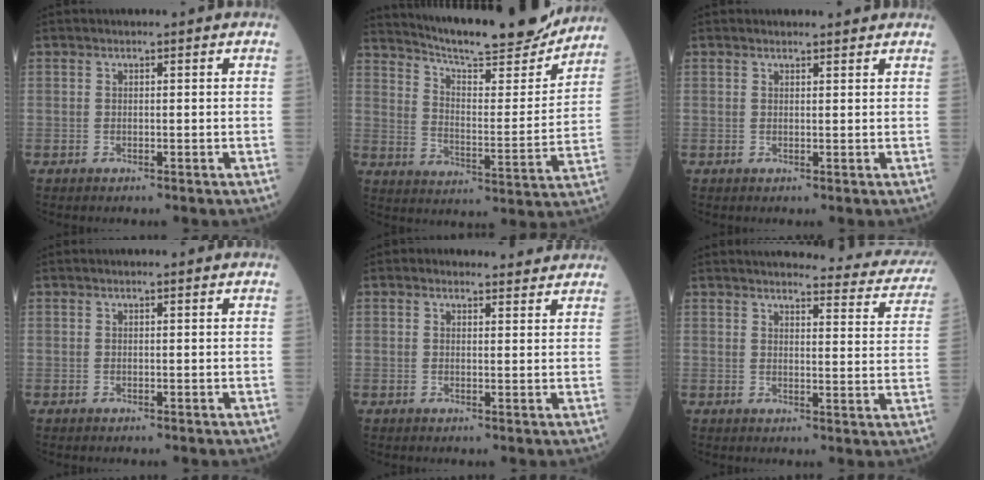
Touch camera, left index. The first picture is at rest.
{"total": 21.5, "force": [19.8, 1.8, 8.2], "torque": [-0.132, -0.036, 0.281]}
{"total": 2.0, "force": [1.9, 0.4, 0.3], "torque": [-0.013, 0.006, 0.024]}
{"total": 1.0, "force": [0.9, 0.0, 0.3], "torque": [-0.011, 0.007, 0.012]}
{"total": 3.2, "force": [3.0, 1.1, 0.1], "torque": [-0.006, 0.005, 0.030]}
{"total": 20.7, "force": [19.7, 3.3, 5.6], "torque": [-0.049, -0.054, 0.209]}